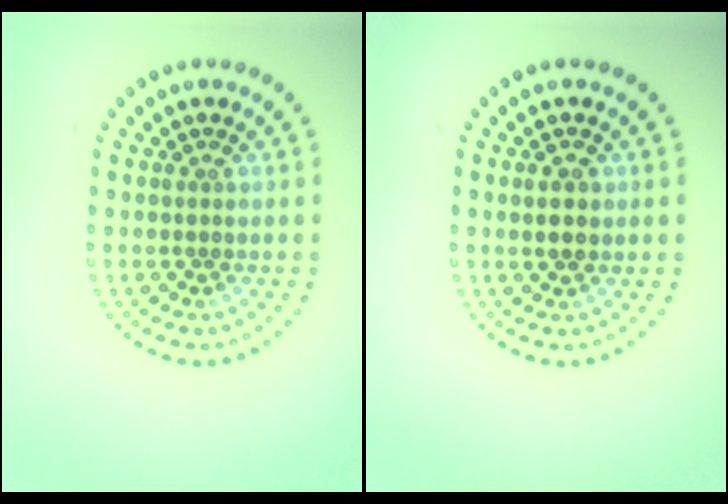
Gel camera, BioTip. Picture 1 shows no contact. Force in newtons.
{"total": 1.9, "press": 1.9, "slide": 0.2}